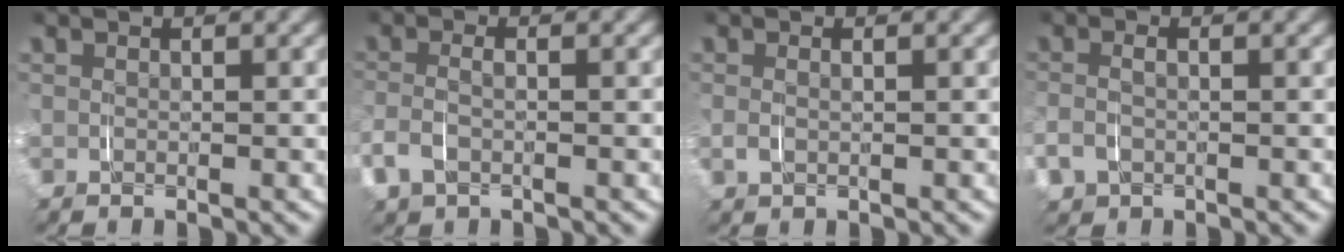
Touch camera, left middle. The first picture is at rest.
{"total": 2.8, "force": [-1.1, 1.8, 1.9], "torque": [-0.061, -0.006, -0.015]}
{"total": 1.0, "force": [0.1, 0.5, 0.8], "torque": [-0.024, -0.001, 0.006]}
{"total": 2.4, "force": [-0.6, 1.8, 1.4], "torque": [-0.049, -0.003, -0.007]}